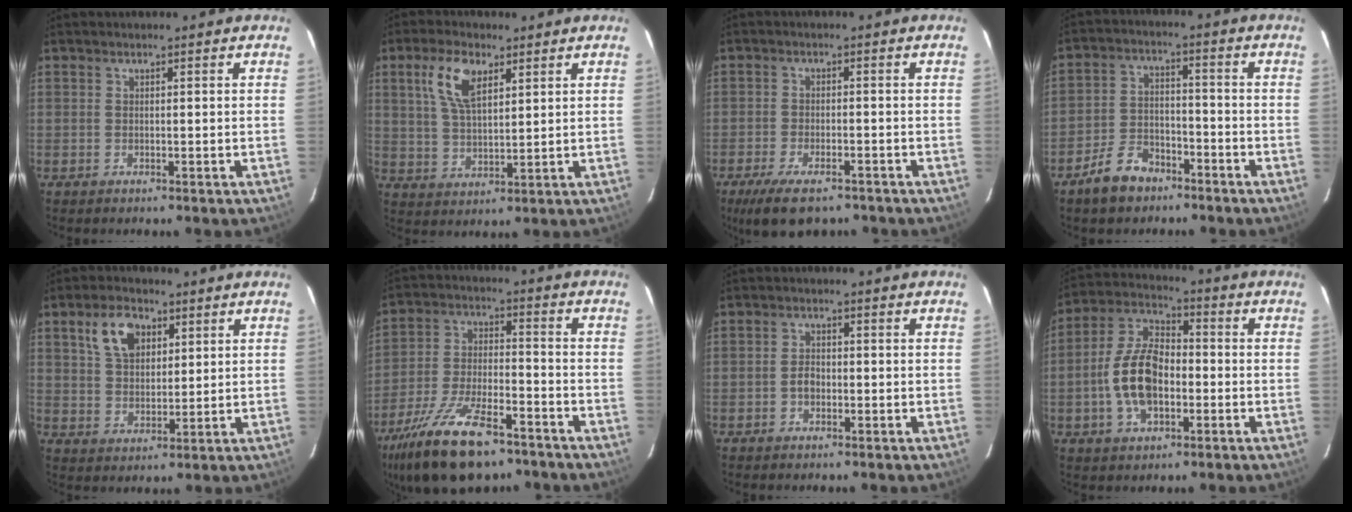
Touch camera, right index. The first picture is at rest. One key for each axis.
{"total": 8.7, "fx": 4.2, "fy": 3.9, "fz": 6.6, "tx": -0.131, "ty": 0.014, "tz": 0.084}
{"total": 10.2, "fx": -7.3, "fy": 3.8, "fz": 6.0, "tx": -0.138, "ty": -0.022, "tz": -0.121}
{"total": 8.2, "fx": -5.9, "fy": 4.4, "fz": 3.5, "tx": -0.089, "ty": 0.017, "tz": -0.097}
{"total": 8.5, "fx": 4.0, "fy": 5.1, "fz": 5.5, "tx": -0.103, "ty": 0.018, "tz": 0.075}
{"total": 19.7, "fx": -13.6, "fy": 7.4, "fz": 12.2, "tx": -0.251, "ty": -0.032, "tz": -0.234}
{"total": 2.1, "fx": -0.7, "fy": 1.5, "fz": 1.3, "tx": -0.025, "ty": 0.007, "tz": -0.014}
{"total": 12.4, "fx": -2.7, "fy": 6.9, "fz": 10.0, "tx": -0.207, "ty": 0.017, "tz": -0.048}